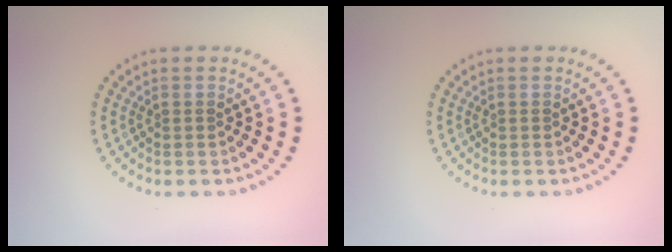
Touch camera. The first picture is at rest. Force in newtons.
{"total": 0.0}